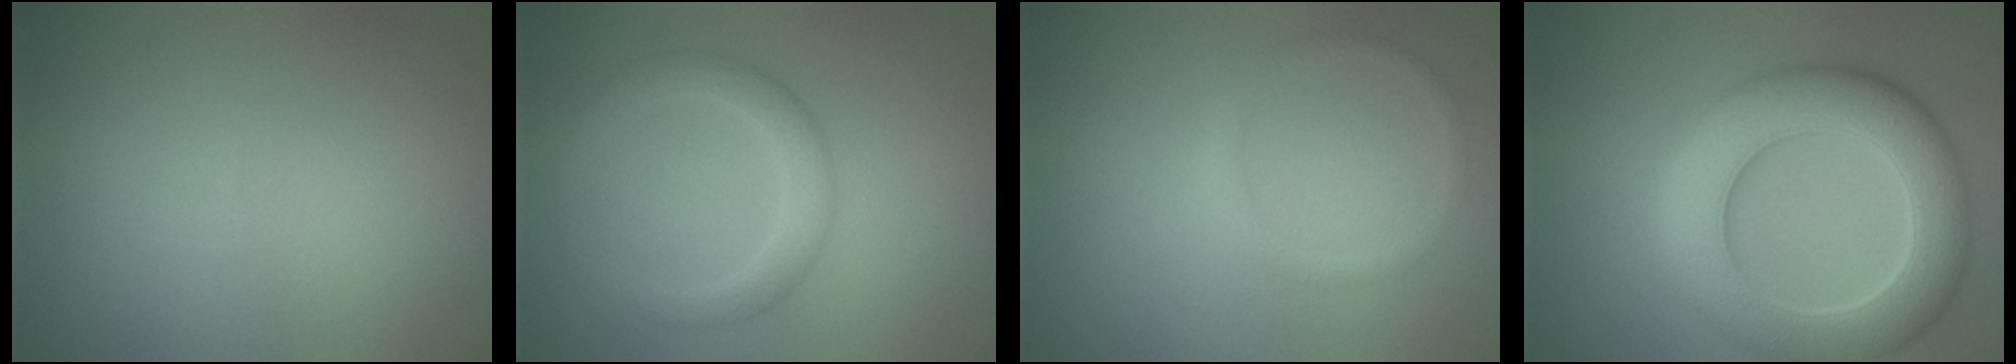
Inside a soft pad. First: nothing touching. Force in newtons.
{"total": 2.8, "press": 2.8, "slide": 0.1}
{"total": 1.2, "press": 1.2, "slide": 0.0}
{"total": 9.1, "press": 9.1, "slide": 0.6}